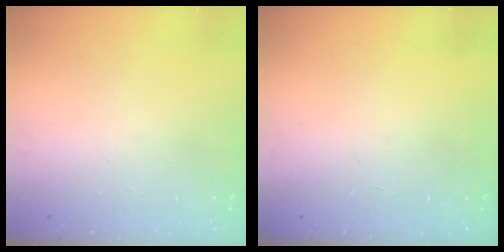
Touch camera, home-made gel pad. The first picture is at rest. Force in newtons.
{"total": 0.0}